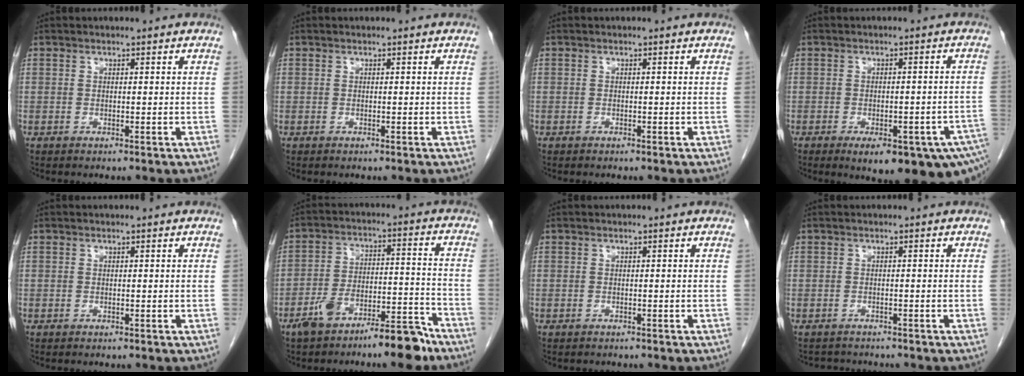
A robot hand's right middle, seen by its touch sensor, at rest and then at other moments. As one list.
[{"total": 0.0}, {"total": 0.0}, {"total": 15.2, "force": [-9.4, 4.4, 11.2], "torque": [-0.100, -0.002, -0.110]}, {"total": 0.0}, {"total": 10.0, "force": [-7.6, 2.4, 6.1], "torque": [-0.105, 0.025, -0.128]}, {"total": 0.7, "force": [-0.6, 0.2, 0.1], "torque": [-0.013, -0.002, -0.011]}, {"total": 2.5, "force": [-2.3, 0.8, 0.0], "torque": [-0.003, -0.006, -0.033]}]